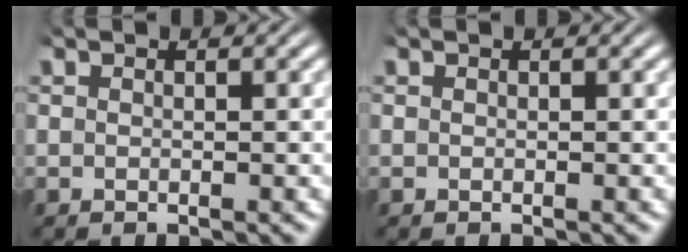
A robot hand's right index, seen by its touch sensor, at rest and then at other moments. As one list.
[{"total": 0.0}]